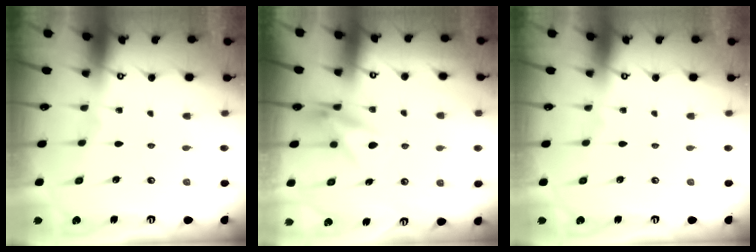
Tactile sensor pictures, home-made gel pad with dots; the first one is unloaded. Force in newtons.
{"total": 9.5, "press": 9.5, "slide": 0.8}
{"total": 0.0}